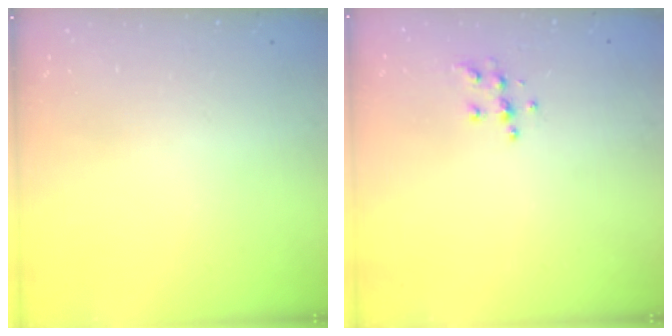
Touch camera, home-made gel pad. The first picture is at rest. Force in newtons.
{"total": 5.9, "press": 5.9, "slide": 0.2}